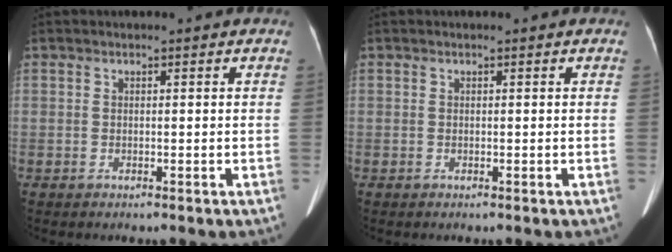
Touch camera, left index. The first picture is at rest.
{"total": 0.0}